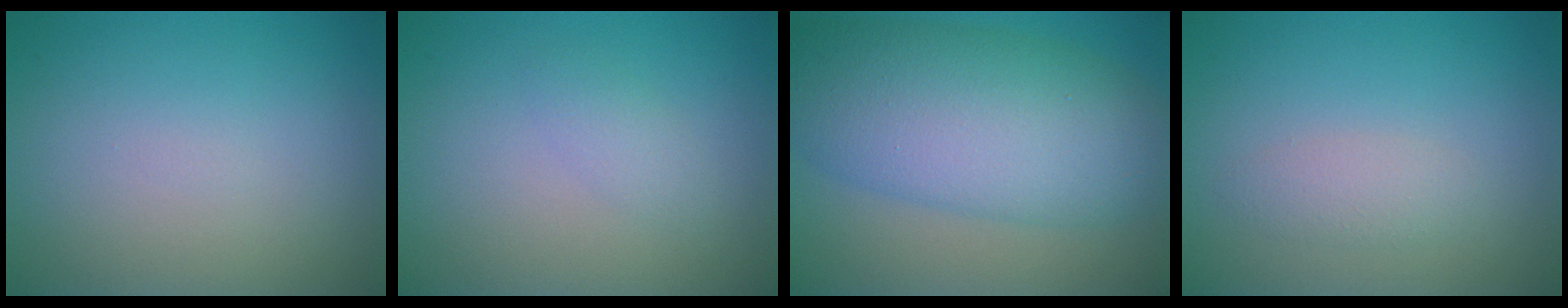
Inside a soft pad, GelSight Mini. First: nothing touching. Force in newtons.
{"total": 1.3, "press": 1.3, "slide": 0.0}
{"total": 10.5, "press": 10.5, "slide": 0.2}
{"total": 1.6, "press": 1.6, "slide": 0.1}